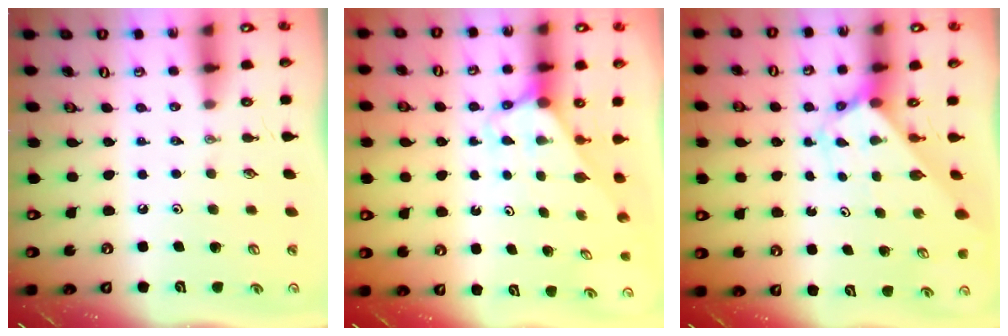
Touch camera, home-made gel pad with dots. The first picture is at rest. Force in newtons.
{"total": 2.6, "press": 2.6, "slide": 0.2}
{"total": 2.7, "press": 2.7, "slide": 0.2}